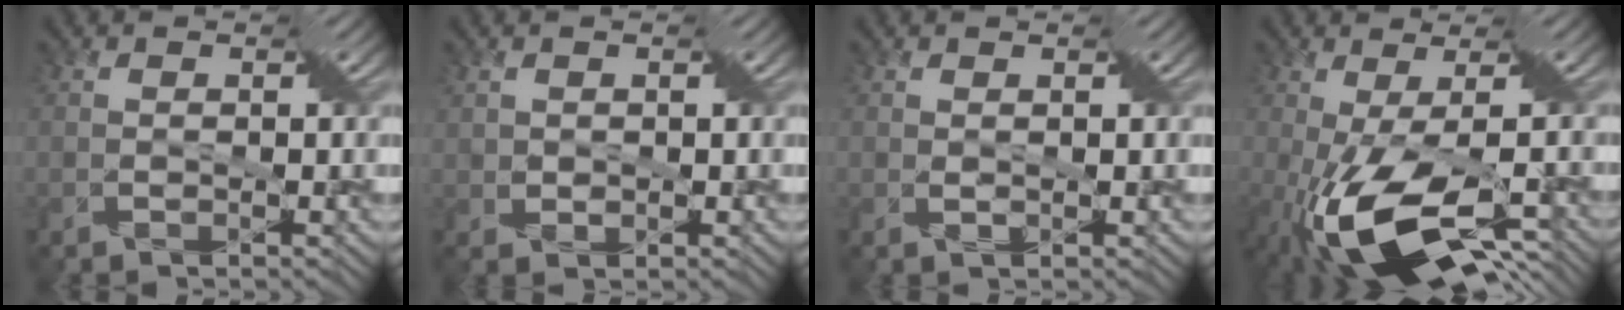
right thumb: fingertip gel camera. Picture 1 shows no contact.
{"total": 1.5, "force": [0.8, 1.3, 0.4], "torque": [-0.020, -0.002, 0.013]}
{"total": 0.8, "force": [0.4, 0.2, 0.7], "torque": [-0.018, -0.003, 0.007]}
{"total": 12.8, "force": [-5.0, 4.2, 11.0], "torque": [-0.212, -0.030, -0.078]}